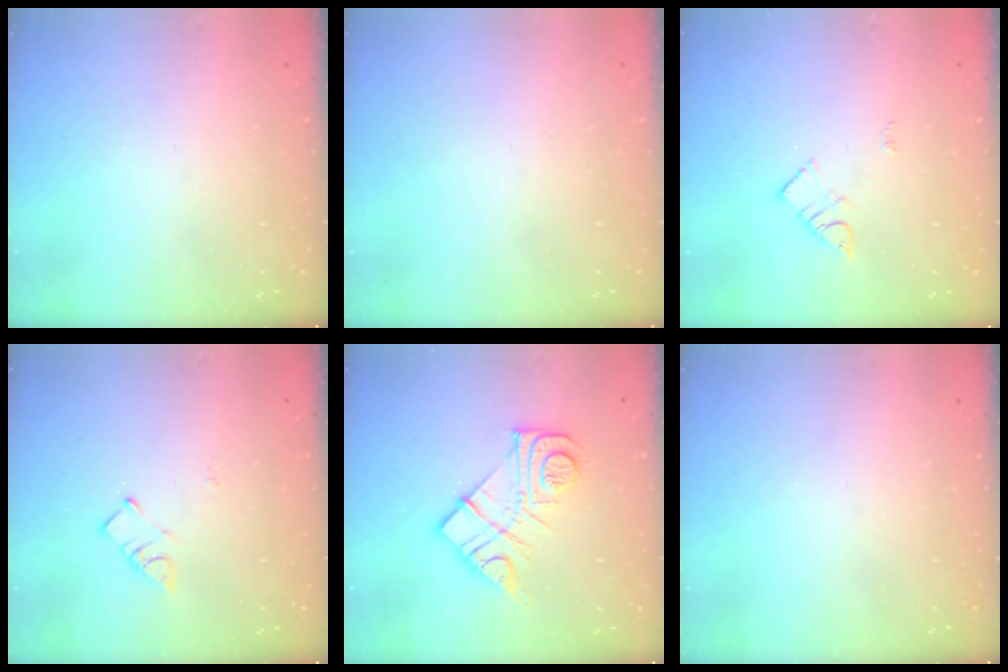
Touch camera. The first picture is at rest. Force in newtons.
{"total": 1.9, "press": 1.9, "slide": 0.1}
{"total": 3.6, "press": 3.6, "slide": 0.4}
{"total": 3.6, "press": 3.5, "slide": 0.4}
{"total": 13.9, "press": 13.8, "slide": 0.9}
{"total": 0.0}